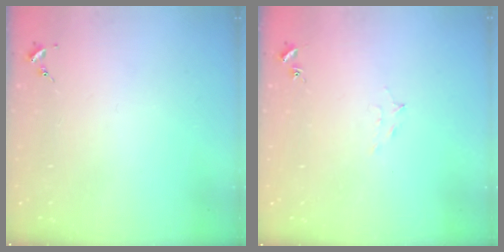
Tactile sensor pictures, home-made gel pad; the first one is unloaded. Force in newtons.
{"total": 5.3, "press": 5.1, "slide": 1.0}